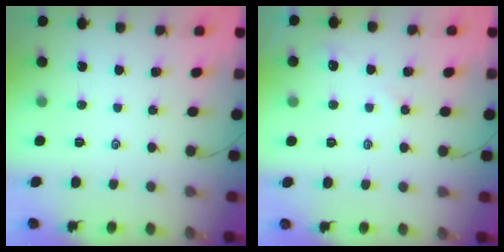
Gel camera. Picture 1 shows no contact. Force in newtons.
{"total": 2.4, "press": 2.4, "slide": 0.4}